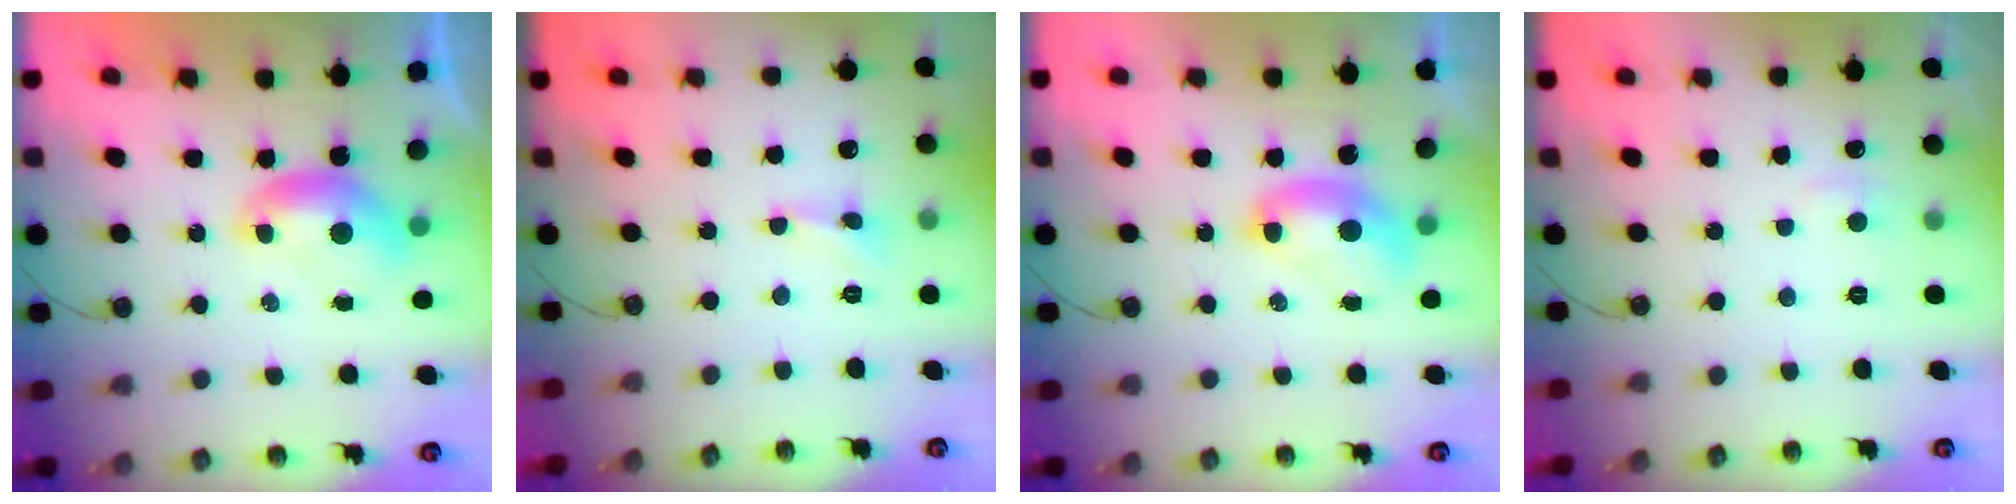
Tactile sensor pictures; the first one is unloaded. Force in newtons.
{"total": 1.6, "press": 1.5, "slide": 0.4}
{"total": 2.6, "press": 2.6, "slide": 0.1}
{"total": 2.9, "press": 2.8, "slide": 0.5}